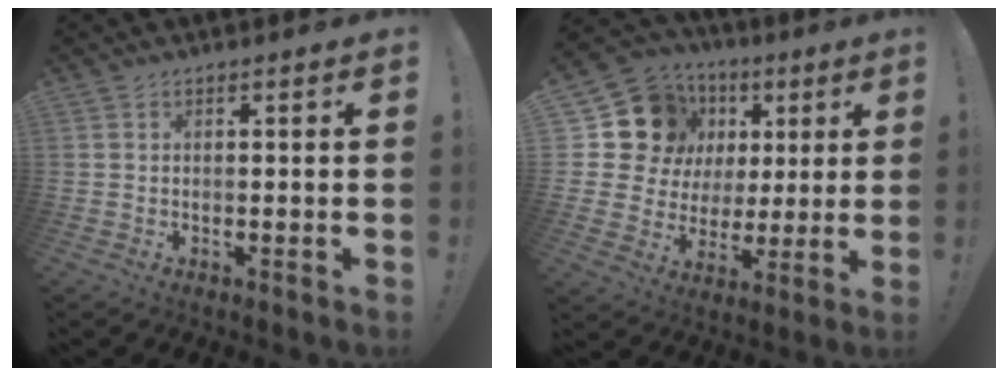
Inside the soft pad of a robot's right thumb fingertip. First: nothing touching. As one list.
[{"total": 17.4, "force": [6.1, 14.6, 7.3], "torque": [-0.108, -0.029, 0.144]}]